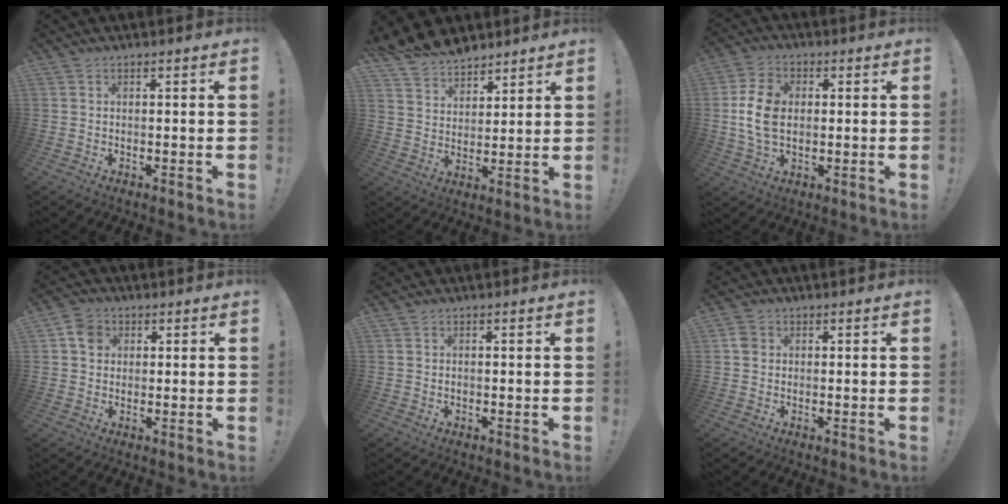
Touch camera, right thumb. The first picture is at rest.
{"total": 9.5, "force": [8.6, 4.0, 1.0], "torque": [-0.032, -0.071, 0.167]}
{"total": 11.7, "force": [0.1, 8.2, 8.3], "torque": [-0.156, 0.004, 0.004]}
{"total": 5.9, "force": [1.6, 5.1, 2.4], "torque": [-0.034, 0.008, 0.032]}
{"total": 0.0}
{"total": 2.5, "force": [0.4, 2.2, 1.1], "torque": [-0.012, 0.003, 0.007]}